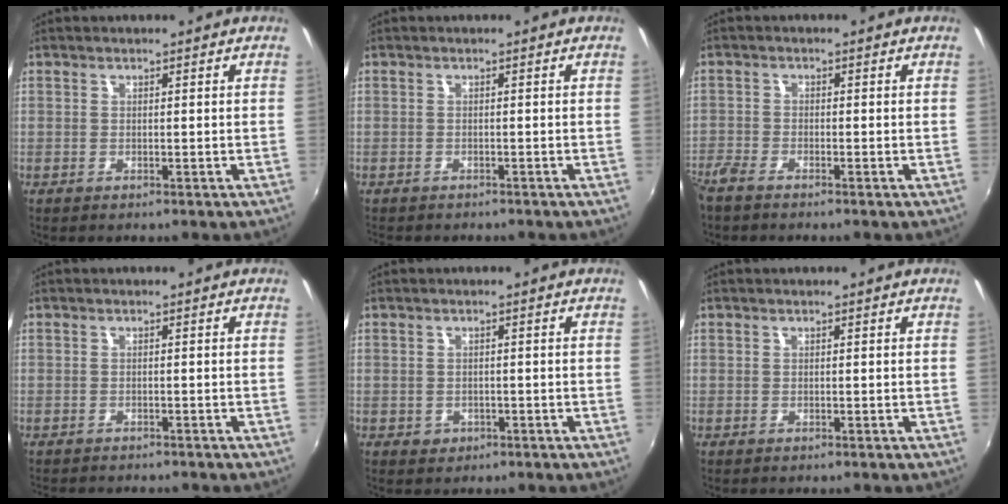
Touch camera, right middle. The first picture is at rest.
{"total": 2.0, "force": [-1.8, 0.8, 0.4], "torque": [-0.015, -0.009, -0.026]}
{"total": 3.6, "force": [-3.2, 0.8, 1.5], "torque": [-0.046, -0.013, -0.065]}
{"total": 2.8, "force": [-2.6, 0.6, 0.7], "torque": [-0.022, -0.015, -0.040]}
{"total": 2.0, "force": [-0.7, 1.8, 0.6], "torque": [-0.014, -0.003, -0.007]}
{"total": 0.0}